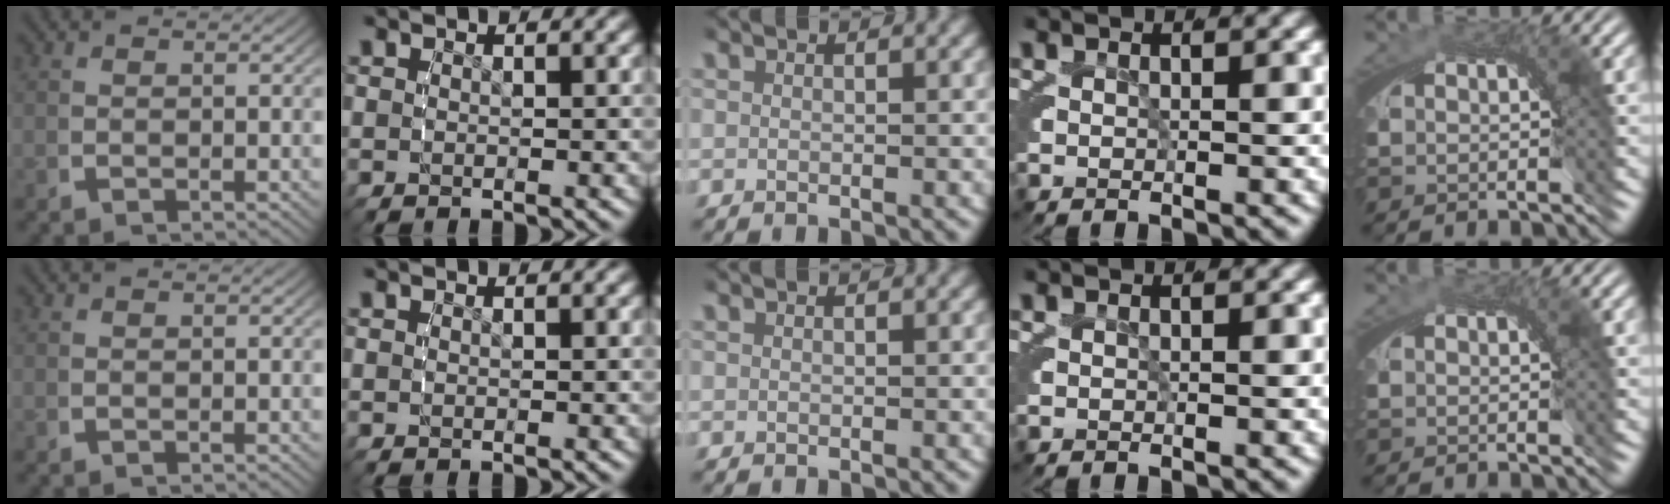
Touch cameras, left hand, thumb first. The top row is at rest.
{}